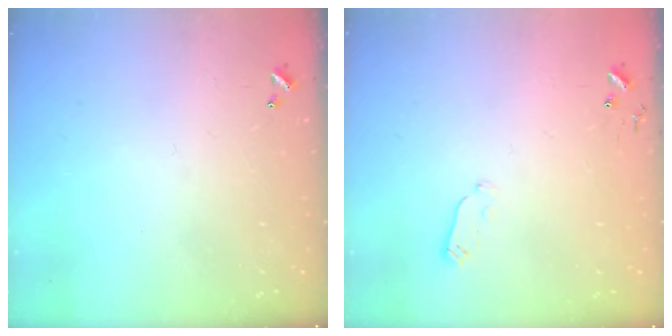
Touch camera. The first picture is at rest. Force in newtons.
{"total": 2.9, "press": 2.9, "slide": 0.4}